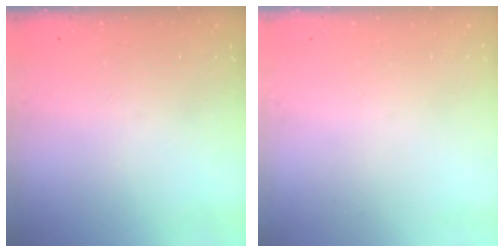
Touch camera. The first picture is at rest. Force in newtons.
{"total": 0.0}